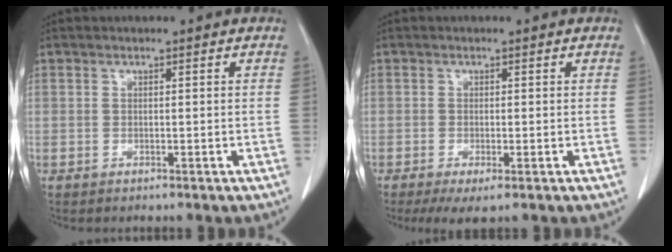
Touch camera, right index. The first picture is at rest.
{"total": 2.9, "force": [-1.4, 0.8, 2.4], "torque": [-0.039, -0.009, -0.017]}